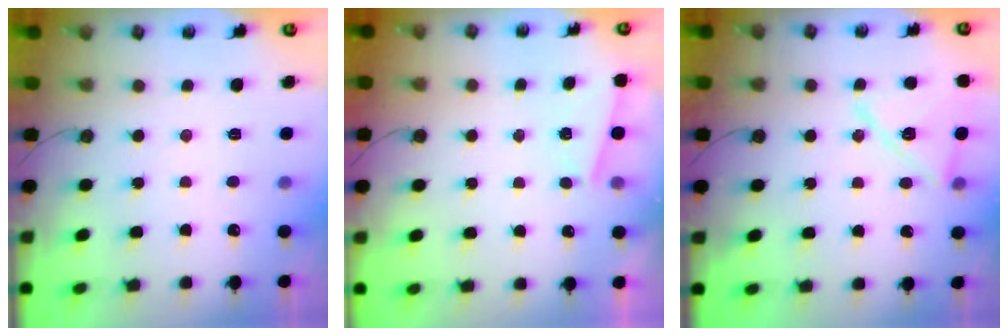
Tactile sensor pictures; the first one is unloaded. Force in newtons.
{"total": 2.1, "press": 1.7, "slide": 1.3}
{"total": 15.5, "press": 15.4, "slide": 1.1}